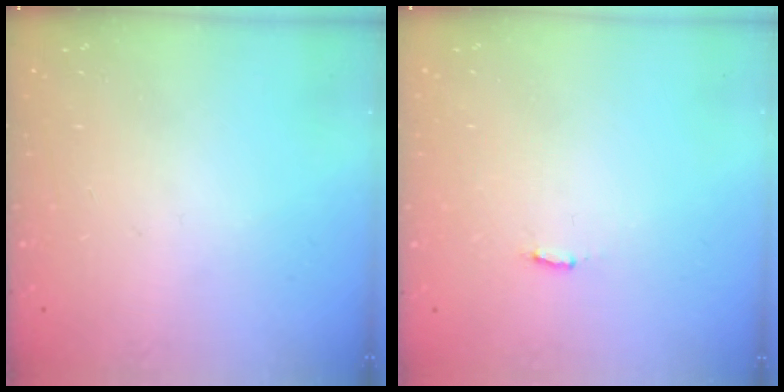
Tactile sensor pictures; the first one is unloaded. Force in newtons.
{"total": 3.0, "press": 2.9, "slide": 0.5}